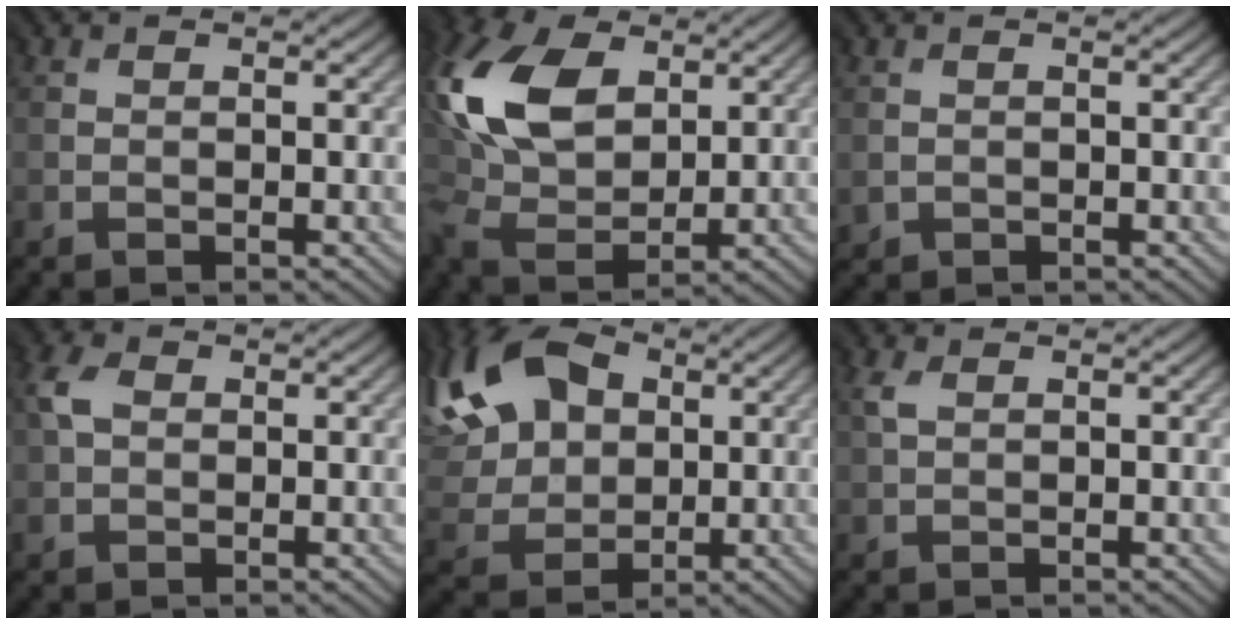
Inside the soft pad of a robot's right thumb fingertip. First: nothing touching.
{"total": 13.7, "force": [4.9, 8.8, 9.3], "torque": [-0.247, 0.023, 0.090]}
{"total": 0.8, "force": [0.1, 0.7, -0.4], "torque": [0.008, -0.002, 0.004]}
{"total": 3.5, "force": [1.0, 2.8, 1.7], "torque": [-0.049, 0.003, 0.016]}
{"total": 14.0, "force": [5.3, 9.8, 8.5], "torque": [-0.208, 0.028, 0.096]}
{"total": 2.1, "force": [1.1, 1.4, 1.1], "torque": [-0.028, 0.004, 0.021]}